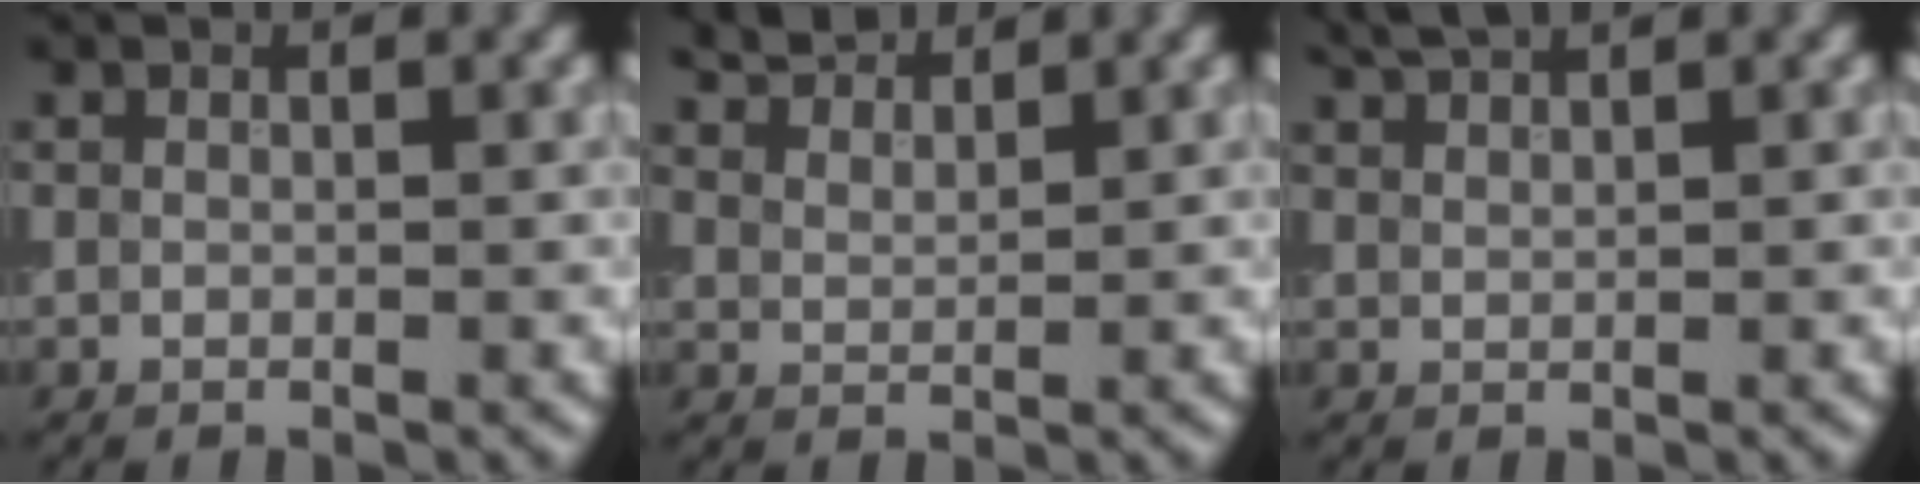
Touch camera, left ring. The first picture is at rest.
{"total": 3.4, "force": [3.2, 0.7, 0.8], "torque": [-0.021, 0.010, 0.057]}
{"total": 1.9, "force": [1.7, 0.2, 0.7], "torque": [-0.010, 0.005, 0.034]}